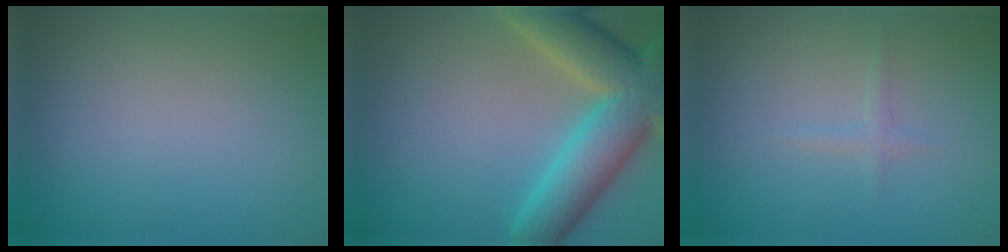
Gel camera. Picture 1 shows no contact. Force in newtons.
{"total": 10.0, "press": 10.0, "slide": 0.7}
{"total": 0.8, "press": 0.8, "slide": 0.1}